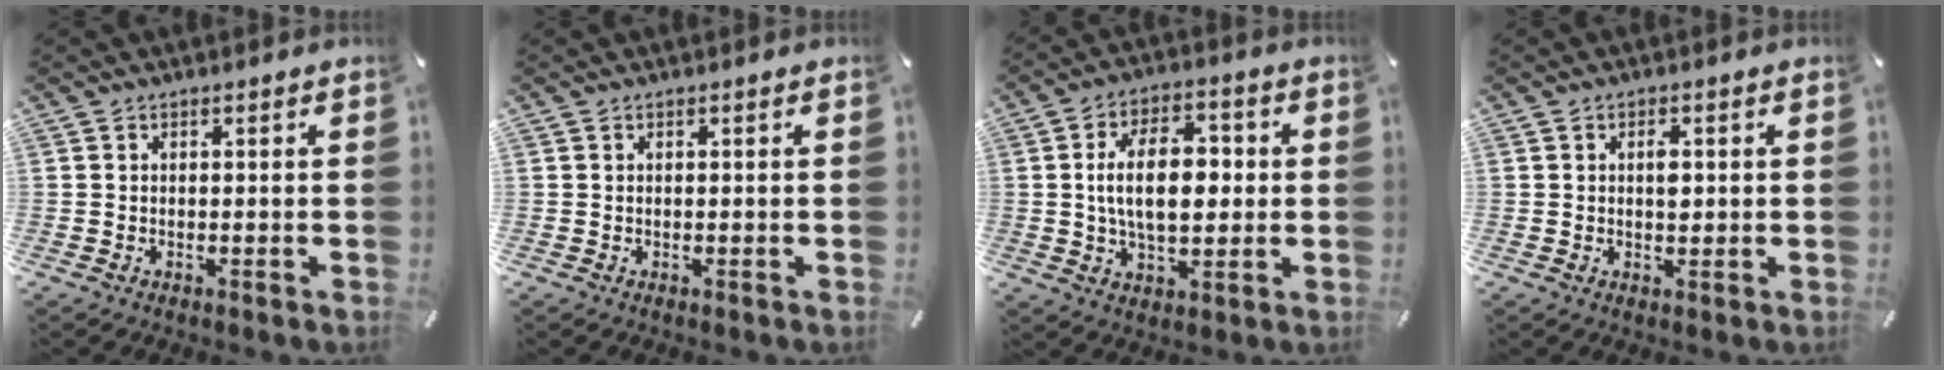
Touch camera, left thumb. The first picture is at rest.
{"total": 0.0}
{"total": 13.4, "force": [0.7, 8.0, 10.7], "torque": [-0.191, 0.004, 0.005]}
{"total": 2.7, "force": [0.4, 1.5, 2.2], "torque": [-0.029, -0.002, 0.002]}